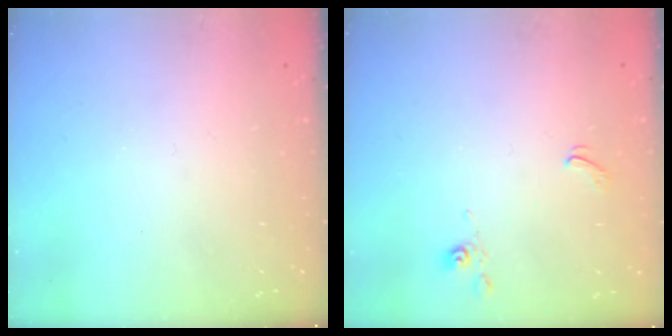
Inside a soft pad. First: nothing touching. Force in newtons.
{"total": 2.4, "press": 2.3, "slide": 0.4}